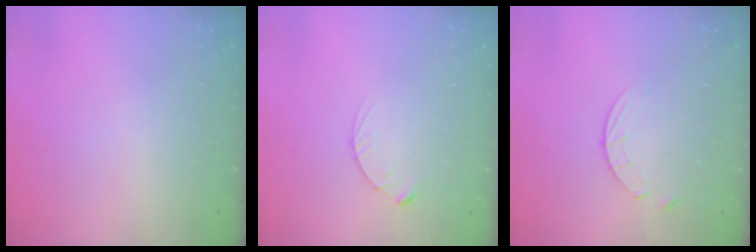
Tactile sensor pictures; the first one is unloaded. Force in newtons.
{"total": 3.5, "press": 3.5, "slide": 0.4}
{"total": 5.6, "press": 5.5, "slide": 0.7}